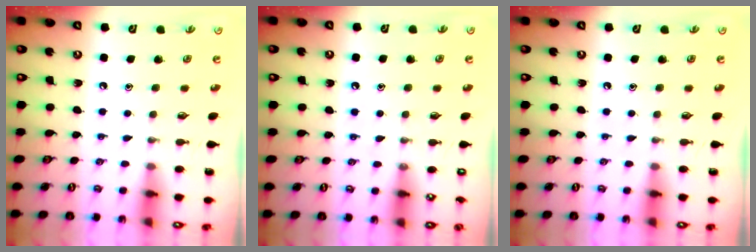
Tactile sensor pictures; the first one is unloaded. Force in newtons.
{"total": 5.3, "press": 5.3, "slide": 0.6}
{"total": 0.0}